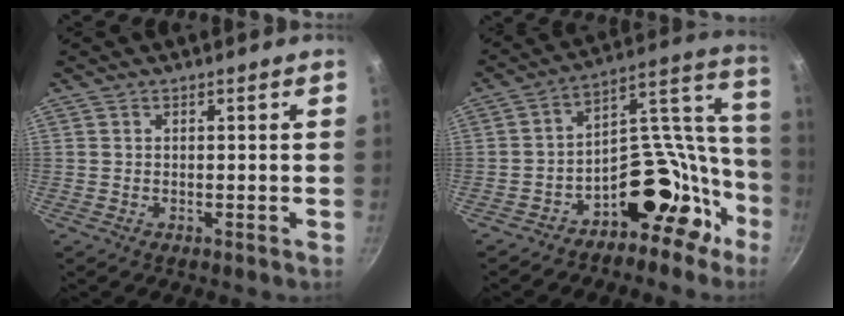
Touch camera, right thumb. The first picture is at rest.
{"total": 19.0, "force": [-10.6, 12.6, 9.5], "torque": [-0.018, 0.141, -0.168]}